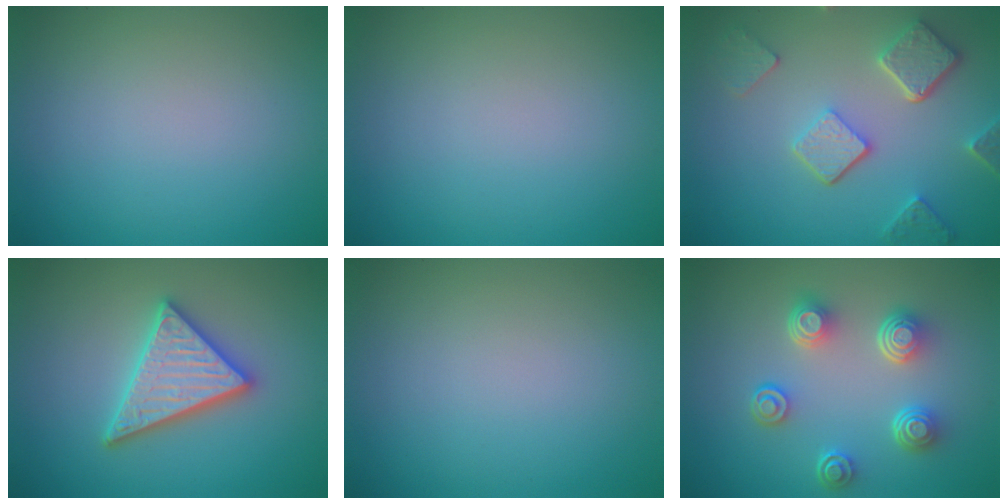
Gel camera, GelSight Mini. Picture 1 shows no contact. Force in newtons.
{"total": 0.0}
{"total": 4.9, "press": 3.8, "slide": 3.0}
{"total": 4.7, "press": 4.6, "slide": 0.7}
{"total": 0.0}
{"total": 4.9, "press": 3.5, "slide": 3.4}